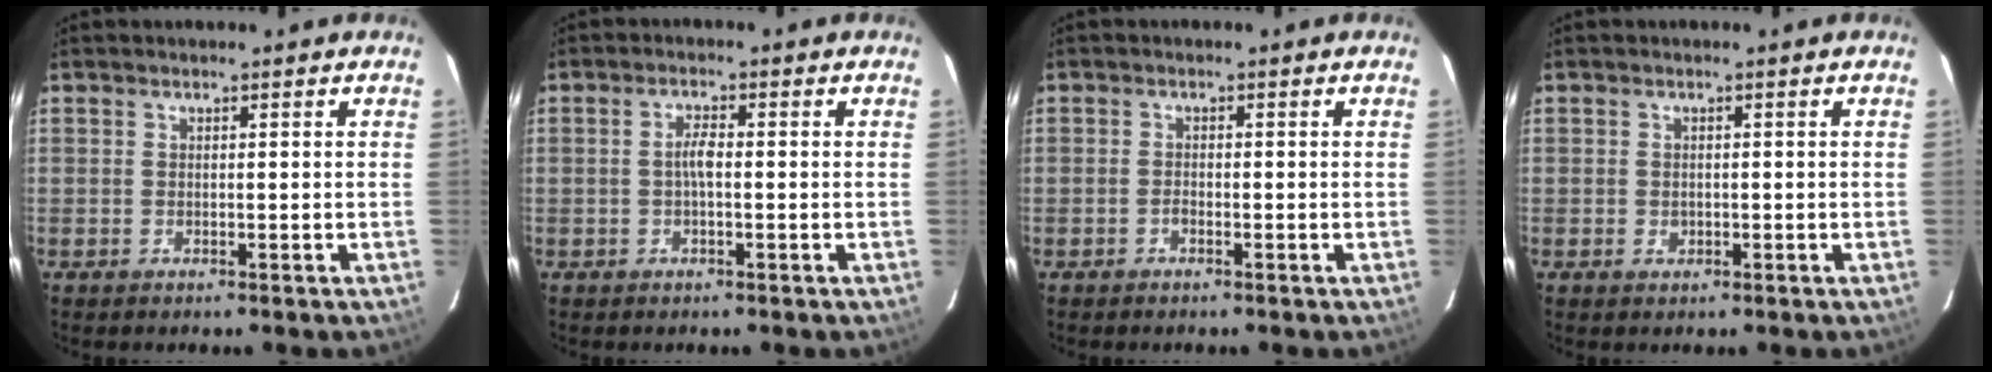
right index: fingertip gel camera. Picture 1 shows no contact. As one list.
[{"total": 2.4, "force": [-0.3, 0.6, 2.2], "torque": [-0.045, 0.006, -0.007]}, {"total": 0.7, "force": [-0.6, 0.4, 0.2], "torque": [-0.003, 0.000, -0.012]}, {"total": 1.1, "force": [-0.2, 1.0, 0.3], "torque": [-0.001, -0.001, -0.002]}]